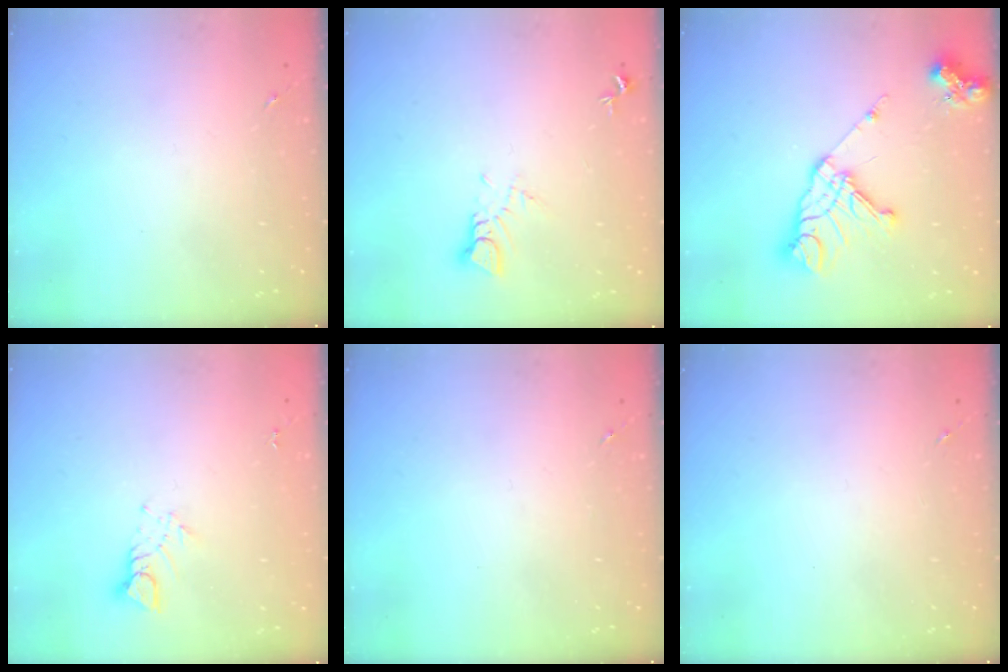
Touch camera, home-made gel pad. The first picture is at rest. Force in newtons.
{"total": 4.0, "press": 3.9, "slide": 0.3}
{"total": 18.6, "press": 18.5, "slide": 2.1}
{"total": 3.8, "press": 3.7, "slide": 0.3}
{"total": 0.0}
{"total": 0.0}